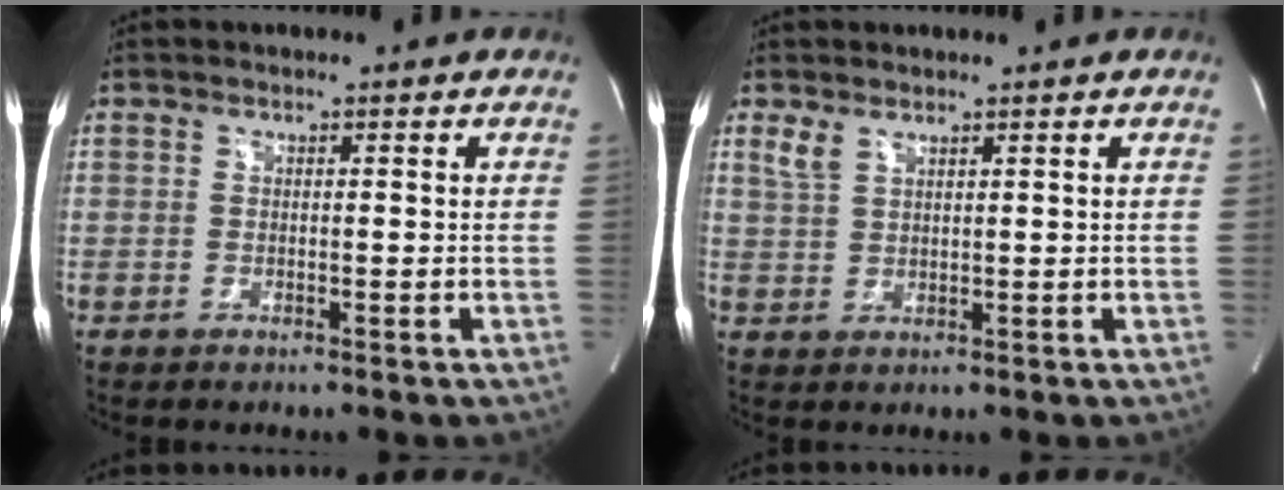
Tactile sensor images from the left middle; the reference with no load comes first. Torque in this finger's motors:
{"motor_torque": [0.30, -0.38, 0.23, 0.05]}